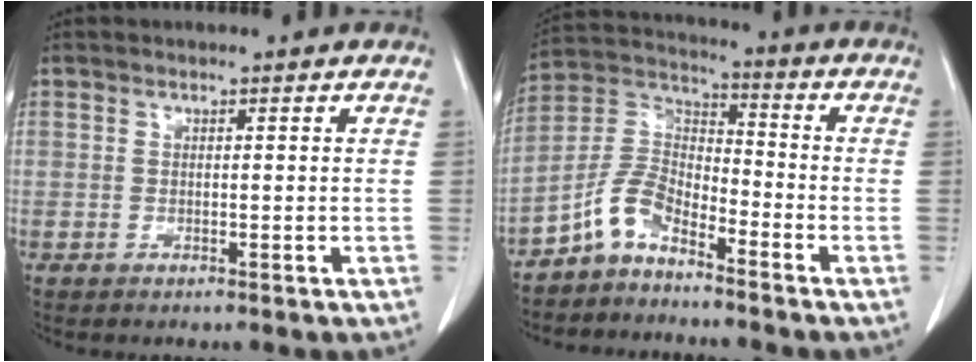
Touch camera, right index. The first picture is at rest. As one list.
[{"total": 7.2, "force": [-5.4, 2.9, 3.8], "torque": [-0.086, 0.023, -0.115]}]